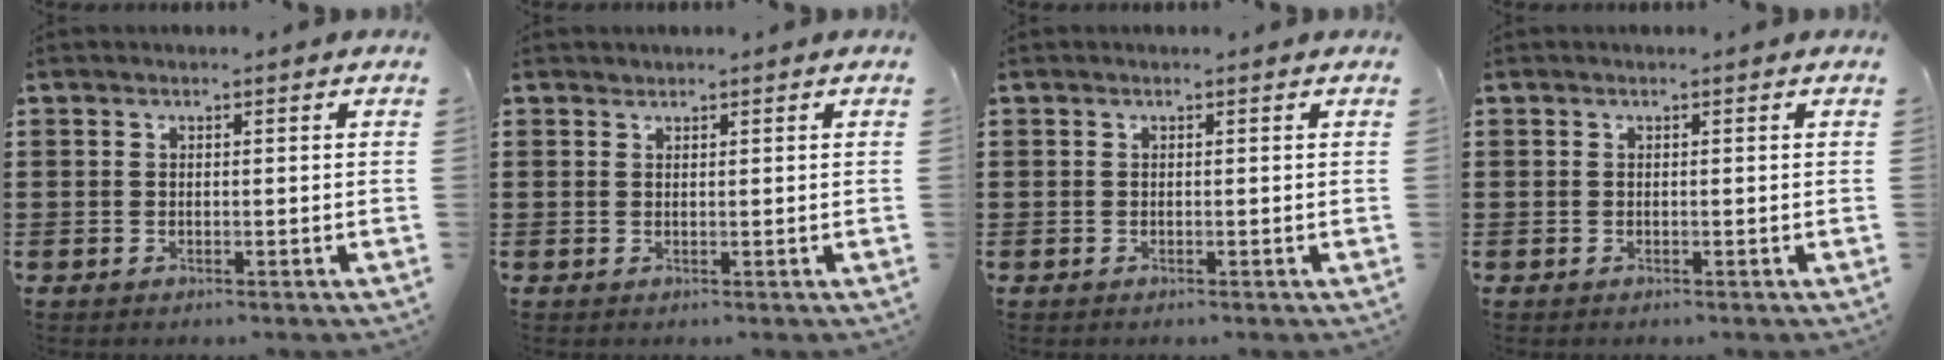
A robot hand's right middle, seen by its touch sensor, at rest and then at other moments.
{"total": 0.7, "force": [0.7, 0.1, -0.2], "torque": [0.002, -0.002, 0.013]}
{"total": 0.0}
{"total": 0.0}